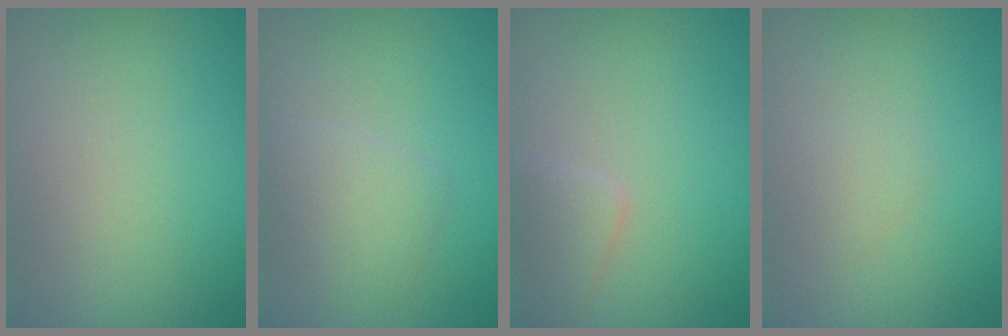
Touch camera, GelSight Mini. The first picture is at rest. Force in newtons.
{"total": 2.3, "press": 2.3, "slide": 0.1}
{"total": 1.9, "press": 1.9, "slide": 0.0}
{"total": 0.7, "press": 0.7, "slide": 0.0}